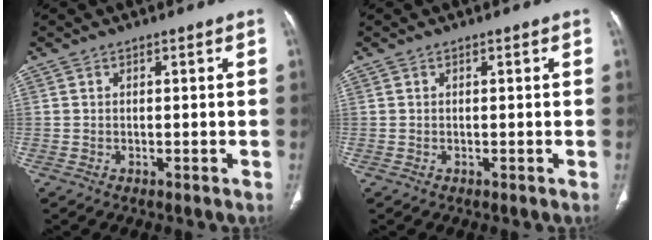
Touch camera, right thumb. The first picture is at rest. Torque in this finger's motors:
{"motor_torque": [0.12, 0.08, 0.28, -0.17, -0.03]}